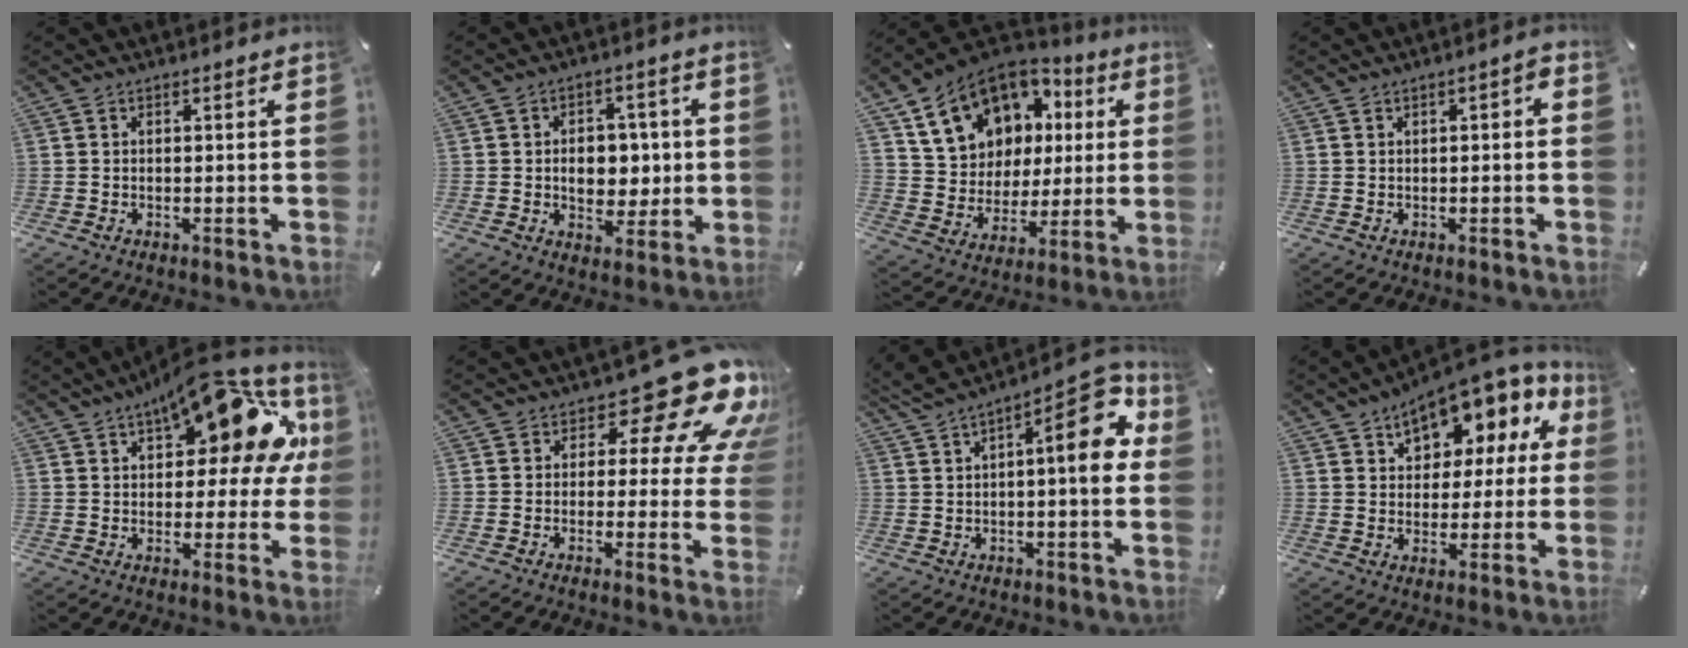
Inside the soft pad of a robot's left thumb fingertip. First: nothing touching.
{"total": 8.8, "force": [0.0, 6.4, 6.0], "torque": [-0.067, 0.001, -0.002]}
{"total": 15.7, "force": [7.2, 12.5, 6.0], "torque": [-0.114, -0.035, 0.143]}
{"total": 2.1, "force": [-0.2, 1.0, 1.9], "torque": [-0.032, 0.007, -0.005]}
{"total": 19.7, "force": [10.3, 9.7, 13.6], "torque": [-0.188, -0.064, 0.172]}
{"total": 18.0, "force": [9.9, 8.1, 12.6], "torque": [-0.161, -0.065, 0.161]}
{"total": 14.6, "force": [4.4, 5.4, 12.9], "torque": [-0.160, -0.020, 0.068]}
{"total": 11.3, "force": [8.0, 6.6, 4.6], "torque": [-0.068, -0.066, 0.141]}